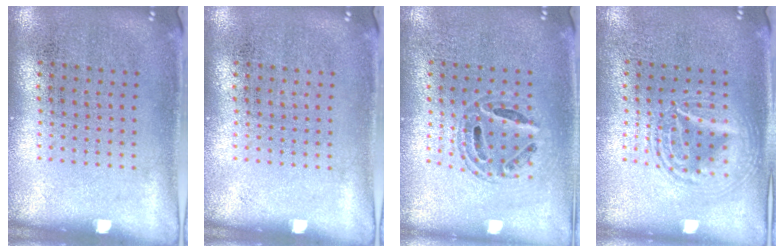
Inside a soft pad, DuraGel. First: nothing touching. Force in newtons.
{"total": 0.0}
{"total": 0.6, "press": 0.6, "slide": 0.2}
{"total": 2.8, "press": 2.8, "slide": 0.4}